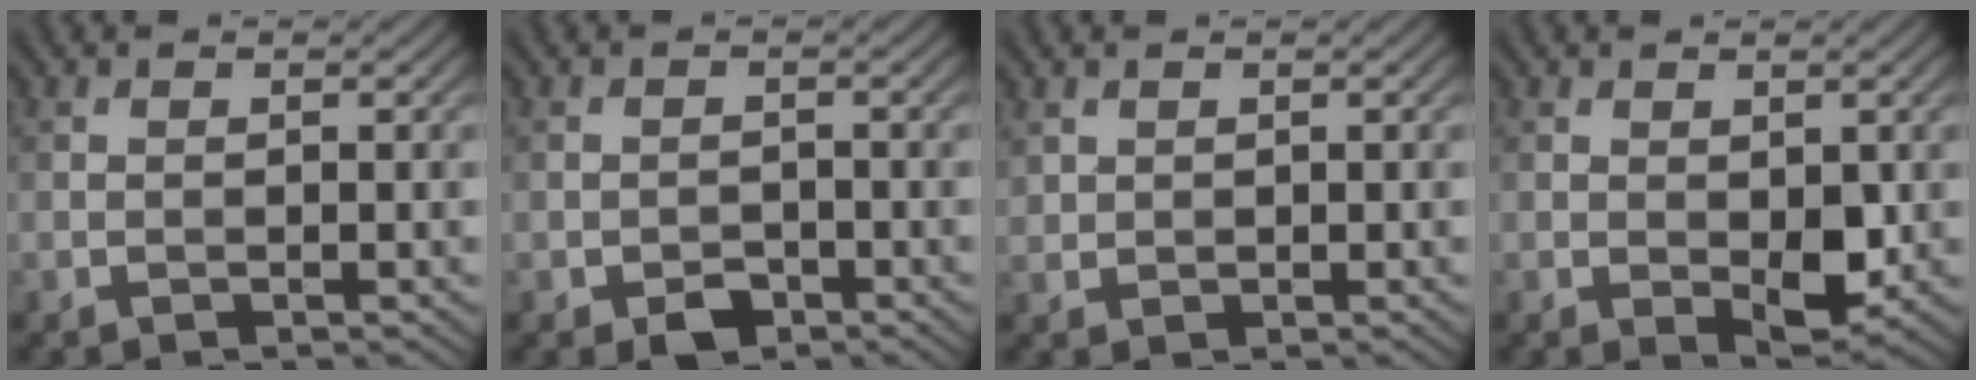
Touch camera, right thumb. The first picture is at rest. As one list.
[{"total": 2.4, "force": [-1.5, 1.4, 1.1], "torque": [-0.018, 0.000, -0.028]}, {"total": 1.3, "force": [0.9, 0.9, 0.3], "torque": [-0.010, 0.000, 0.025]}, {"total": 3.3, "force": [0.0, 1.8, 2.7], "torque": [-0.047, -0.011, 0.006]}]